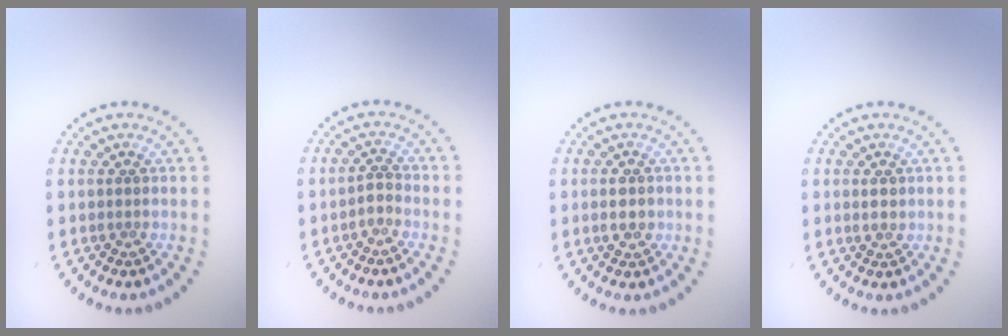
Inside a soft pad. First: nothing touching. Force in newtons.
{"total": 1.3, "press": 0.9, "slide": 0.8}
{"total": 2.3, "press": 2.3, "slide": 0.1}
{"total": 1.1, "press": 1.1, "slide": 0.3}